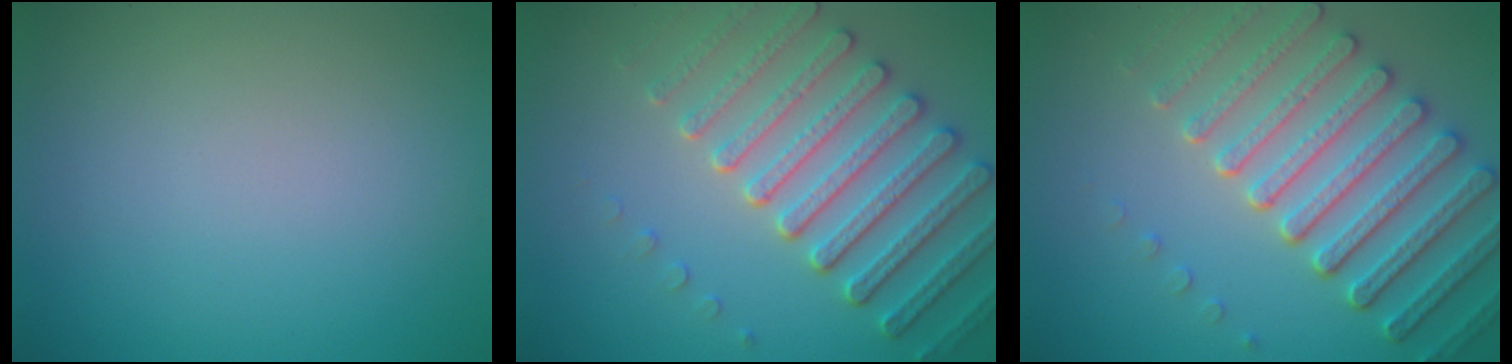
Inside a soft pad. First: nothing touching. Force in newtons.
{"total": 5.6, "press": 5.1, "slide": 2.2}
{"total": 6.3, "press": 5.5, "slide": 3.1}